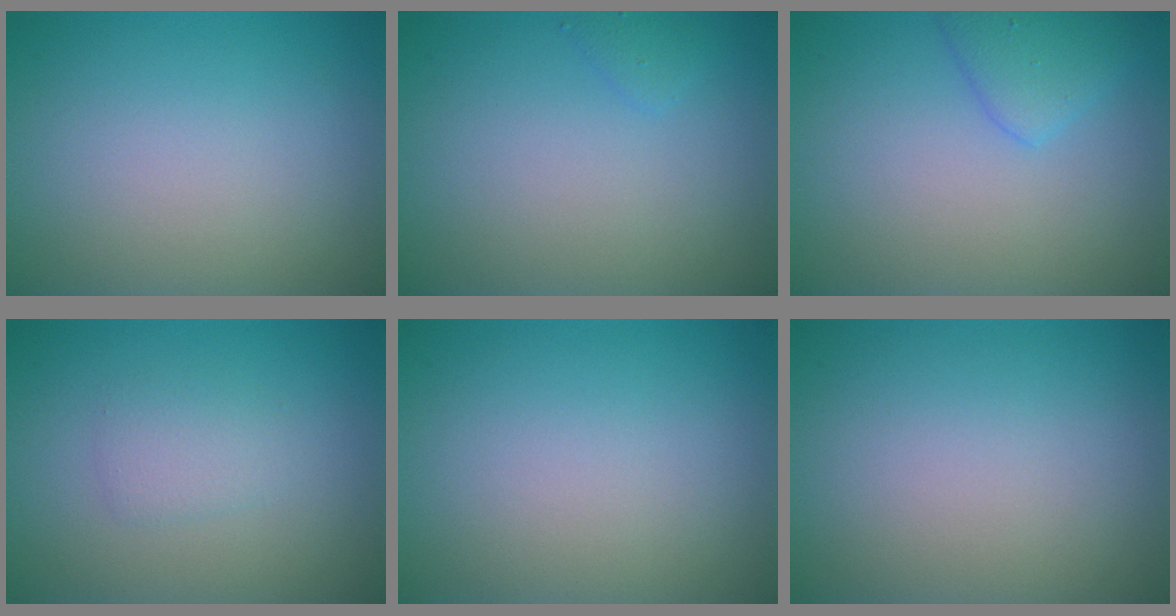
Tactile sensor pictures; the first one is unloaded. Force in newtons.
{"total": 0.8, "press": 0.8, "slide": 0.0}
{"total": 2.3, "press": 2.3, "slide": 0.1}
{"total": 1.5, "press": 1.5, "slide": 0.1}
{"total": 0.0}
{"total": 0.0}